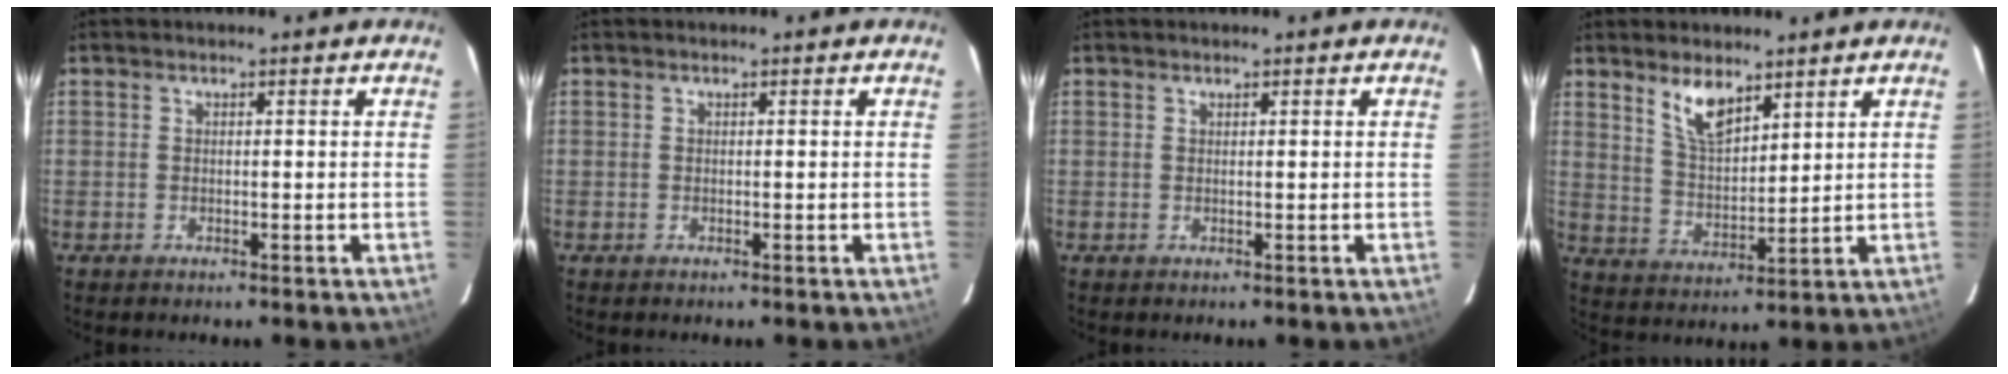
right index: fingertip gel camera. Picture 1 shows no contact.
{"total": 0.0}
{"total": 0.0}
{"total": 7.4, "force": [5.1, 2.8, 4.6], "torque": [-0.082, 0.001, 0.106]}